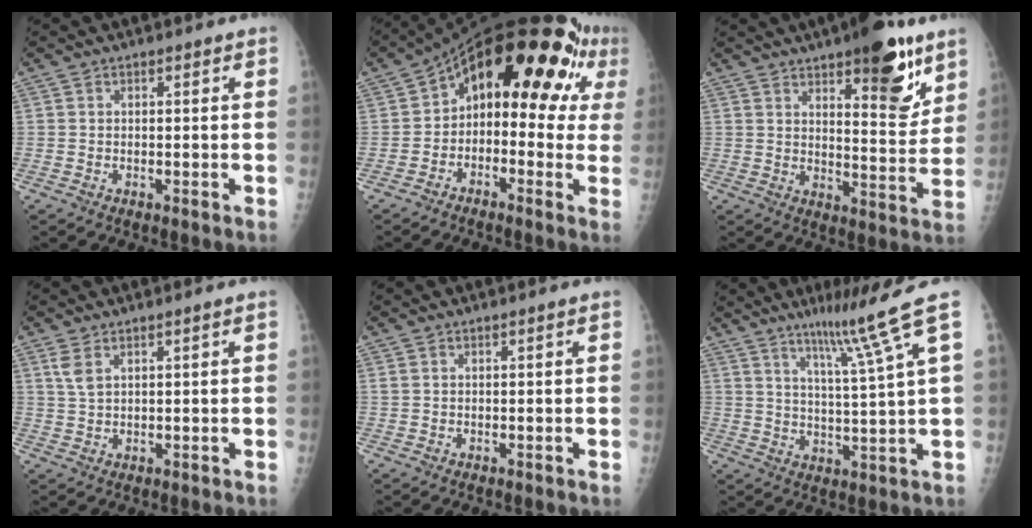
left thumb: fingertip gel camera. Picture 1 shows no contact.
{"total": 19.6, "force": [4.0, 10.4, 16.2], "torque": [-0.177, 0.039, 0.038]}
{"total": 15.0, "force": [8.9, 4.9, 11.0], "torque": [-0.114, -0.053, 0.127]}
{"total": 2.9, "force": [1.6, 0.7, 2.3], "torque": [-0.055, 0.000, 0.044]}
{"total": 0.6, "force": [0.3, 0.0, 0.5], "torque": [-0.017, 0.003, 0.010]}
{"total": 10.3, "force": [6.1, -1.8, 8.1], "torque": [-0.122, -0.041, 0.101]}